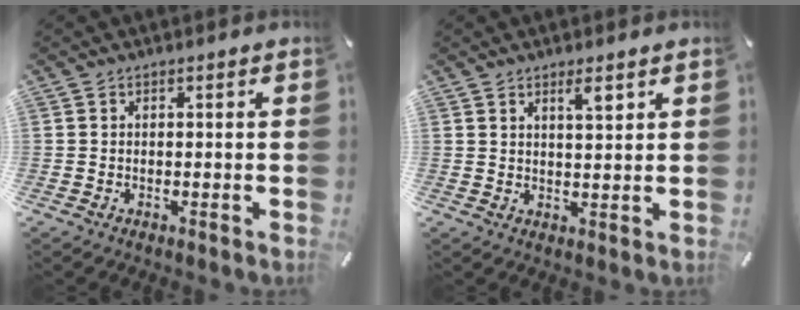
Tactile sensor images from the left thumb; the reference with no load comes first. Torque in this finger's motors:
{"motor_torque": [-0.06, -0.02, 0.31, -0.31, 0.07]}